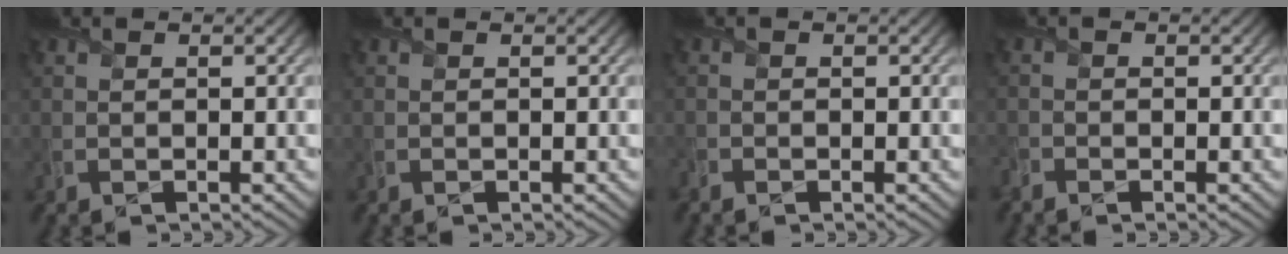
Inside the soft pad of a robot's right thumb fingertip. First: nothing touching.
{"total": 0.0}
{"total": 1.0, "force": [-0.9, 0.3, 0.1], "torque": [-0.006, -0.006, -0.021]}
{"total": 1.4, "force": [-1.3, 0.4, 0.3], "torque": [-0.012, -0.009, -0.034]}